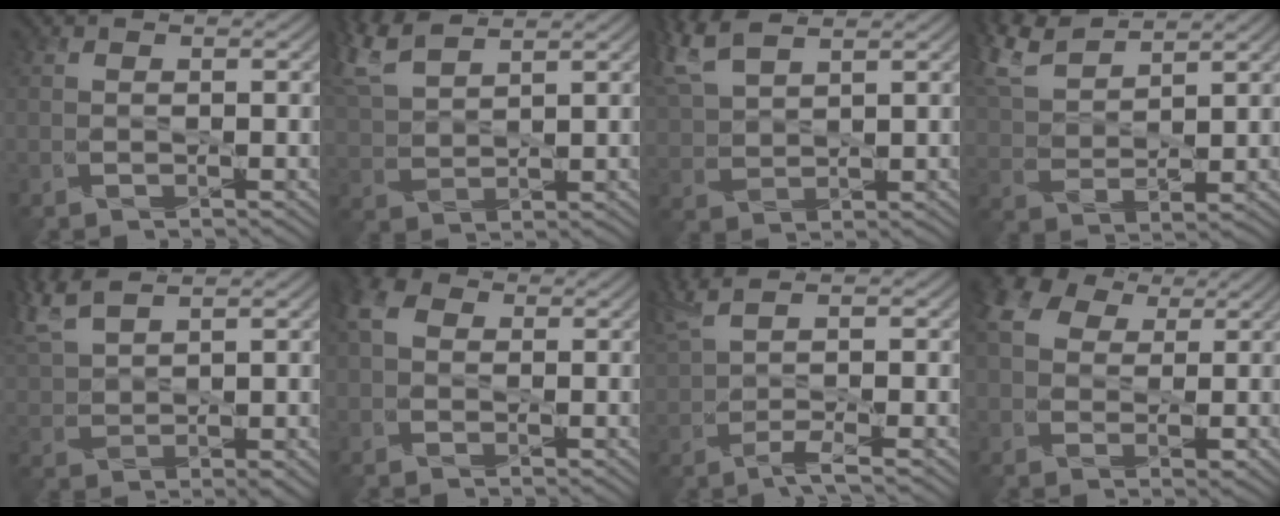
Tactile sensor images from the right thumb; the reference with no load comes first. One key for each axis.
{"total": 6.6, "fx": 5.6, "fy": 1.3, "fz": 3.3, "tx": -0.098, "ty": 0.024, "tz": 0.118}
{"total": 7.6, "fx": 5.6, "fy": 2.4, "fz": 4.7, "tx": -0.146, "ty": 0.025, "tz": 0.116}
{"total": 8.0, "fx": 7.0, "fy": 1.5, "fz": 3.7, "tx": -0.104, "ty": 0.027, "tz": 0.145}
{"total": 7.2, "fx": 4.9, "fy": 1.9, "fz": 5.0, "tx": -0.137, "ty": 0.022, "tz": 0.099}
{"total": 4.0, "fx": 0.9, "fy": 3.1, "fz": 2.3, "tx": -0.066, "ty": 0.008, "tz": 0.010}
{"total": 4.4, "fx": 1.4, "fy": 0.2, "fz": 4.2, "tx": -0.088, "ty": 0.013, "tz": 0.026}
{"total": 9.6, "fx": 3.4, "fy": 7.2, "fz": 5.4, "tx": -0.140, "ty": 0.023, "tz": 0.061}